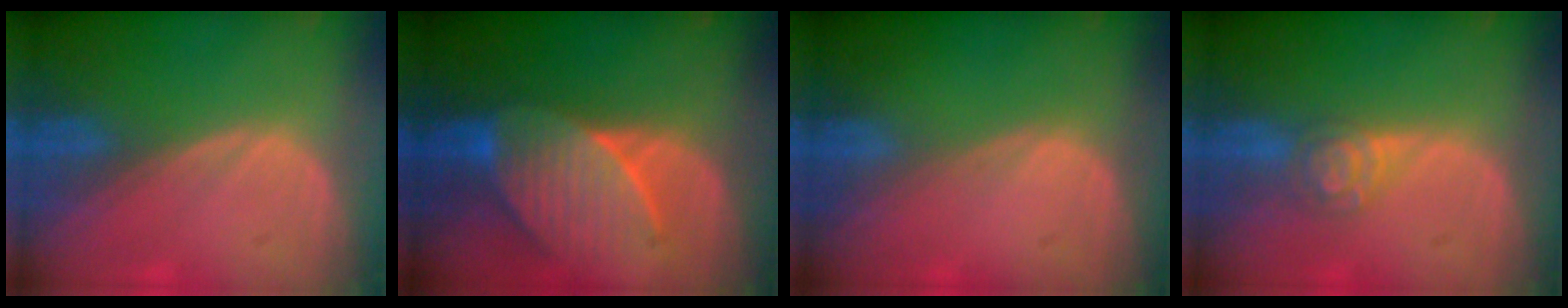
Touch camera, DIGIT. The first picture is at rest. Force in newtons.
{"total": 8.1, "press": 8.0, "slide": 0.9}
{"total": 0.0}
{"total": 4.1, "press": 4.0, "slide": 0.9}